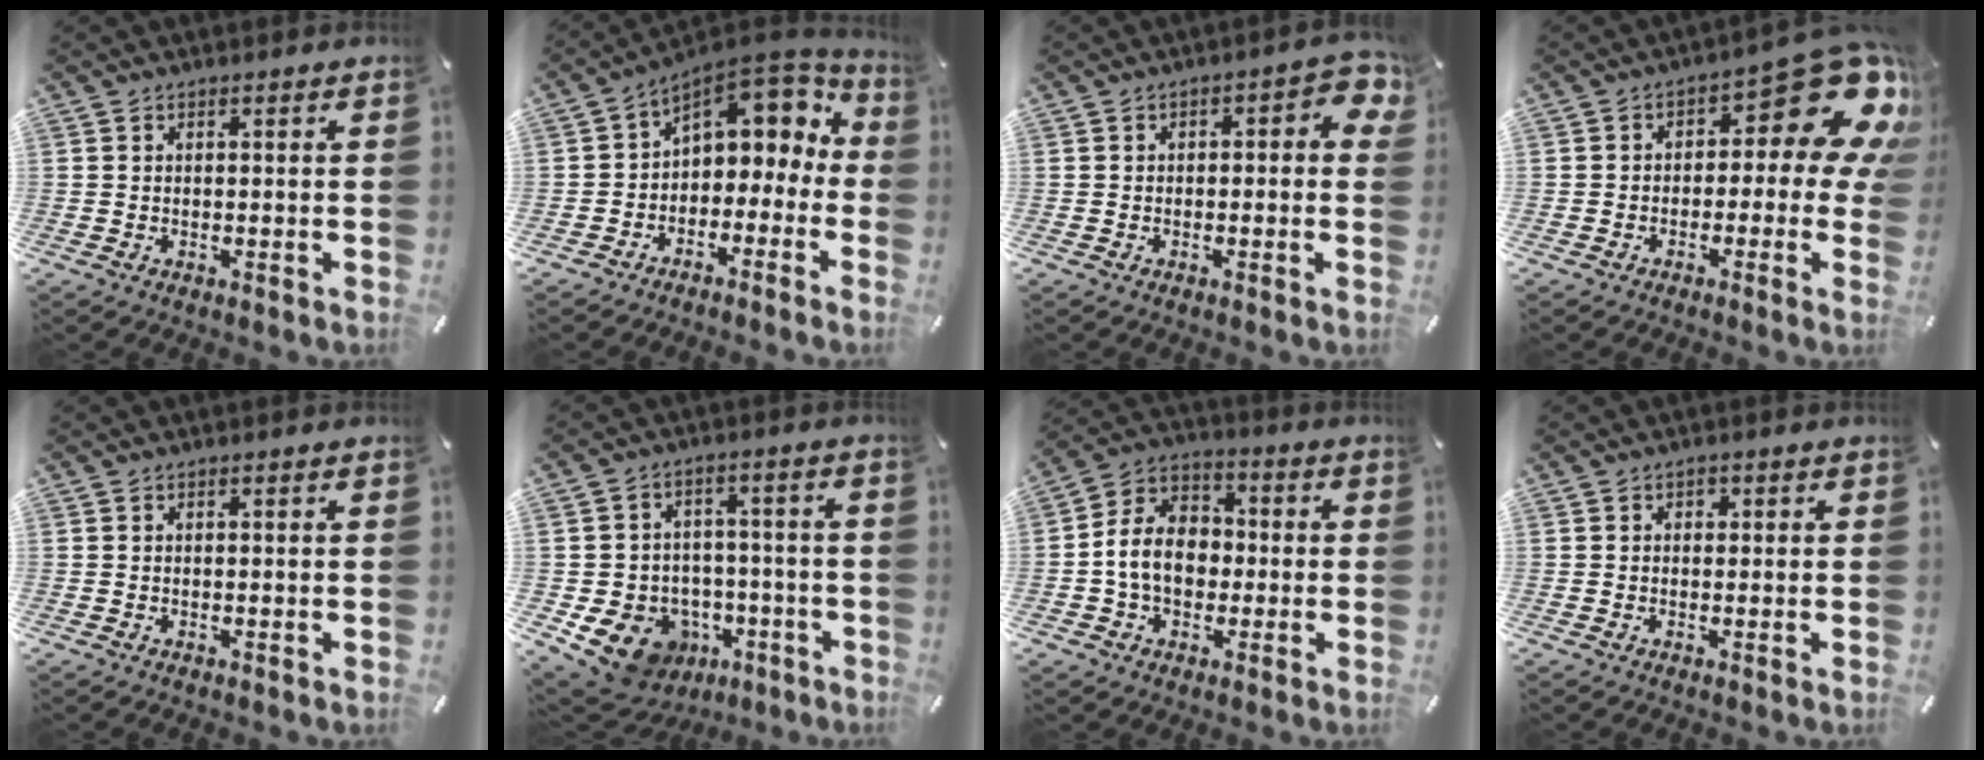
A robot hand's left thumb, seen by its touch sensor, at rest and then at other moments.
{"total": 7.4, "force": [3.1, 5.4, 4.0], "torque": [-0.057, -0.030, 0.057]}
{"total": 4.3, "force": [-0.4, 2.3, 3.6], "torque": [-0.051, 0.010, -0.012]}
{"total": 15.1, "force": [6.1, 7.2, 11.9], "torque": [-0.143, -0.046, 0.097]}
{"total": 0.0}
{"total": 12.8, "force": [-5.5, 10.5, 4.9], "torque": [-0.096, 0.025, -0.084]}
{"total": 10.6, "force": [-1.9, 8.5, 6.0], "torque": [-0.140, 0.019, -0.040]}
{"total": 1.1, "force": [0.0, 1.0, 0.3], "torque": [-0.006, 0.007, -0.002]}